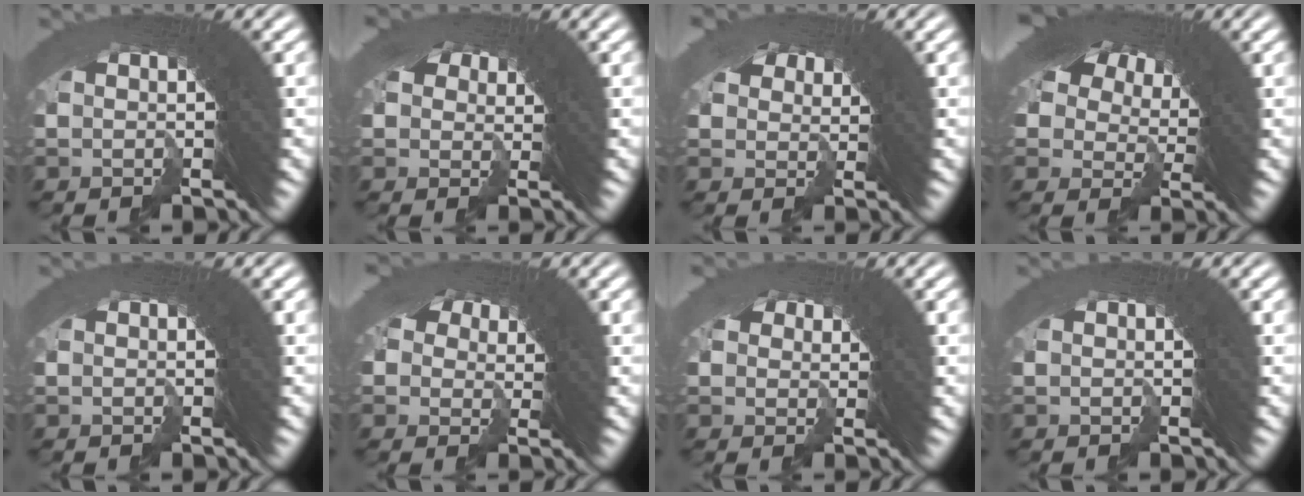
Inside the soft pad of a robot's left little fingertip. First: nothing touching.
{"total": 4.2, "force": [-0.2, 4.0, 1.0], "torque": [-0.016, -0.021, 0.003]}
{"total": 2.6, "force": [0.9, 2.3, 0.6], "torque": [-0.001, -0.013, 0.020]}
{"total": 7.3, "force": [1.1, 6.2, 3.6], "torque": [-0.080, -0.014, 0.022]}
{"total": 0.0}
{"total": 5.4, "force": [-0.3, 5.1, 1.7], "torque": [-0.035, -0.021, 0.001]}
{"total": 2.6, "force": [-0.2, 2.6, 0.0], "torque": [-0.002, -0.022, 0.004]}
{"total": 0.0}